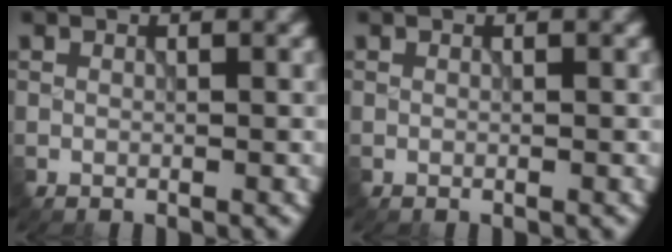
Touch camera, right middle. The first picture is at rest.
{"total": 0.0}